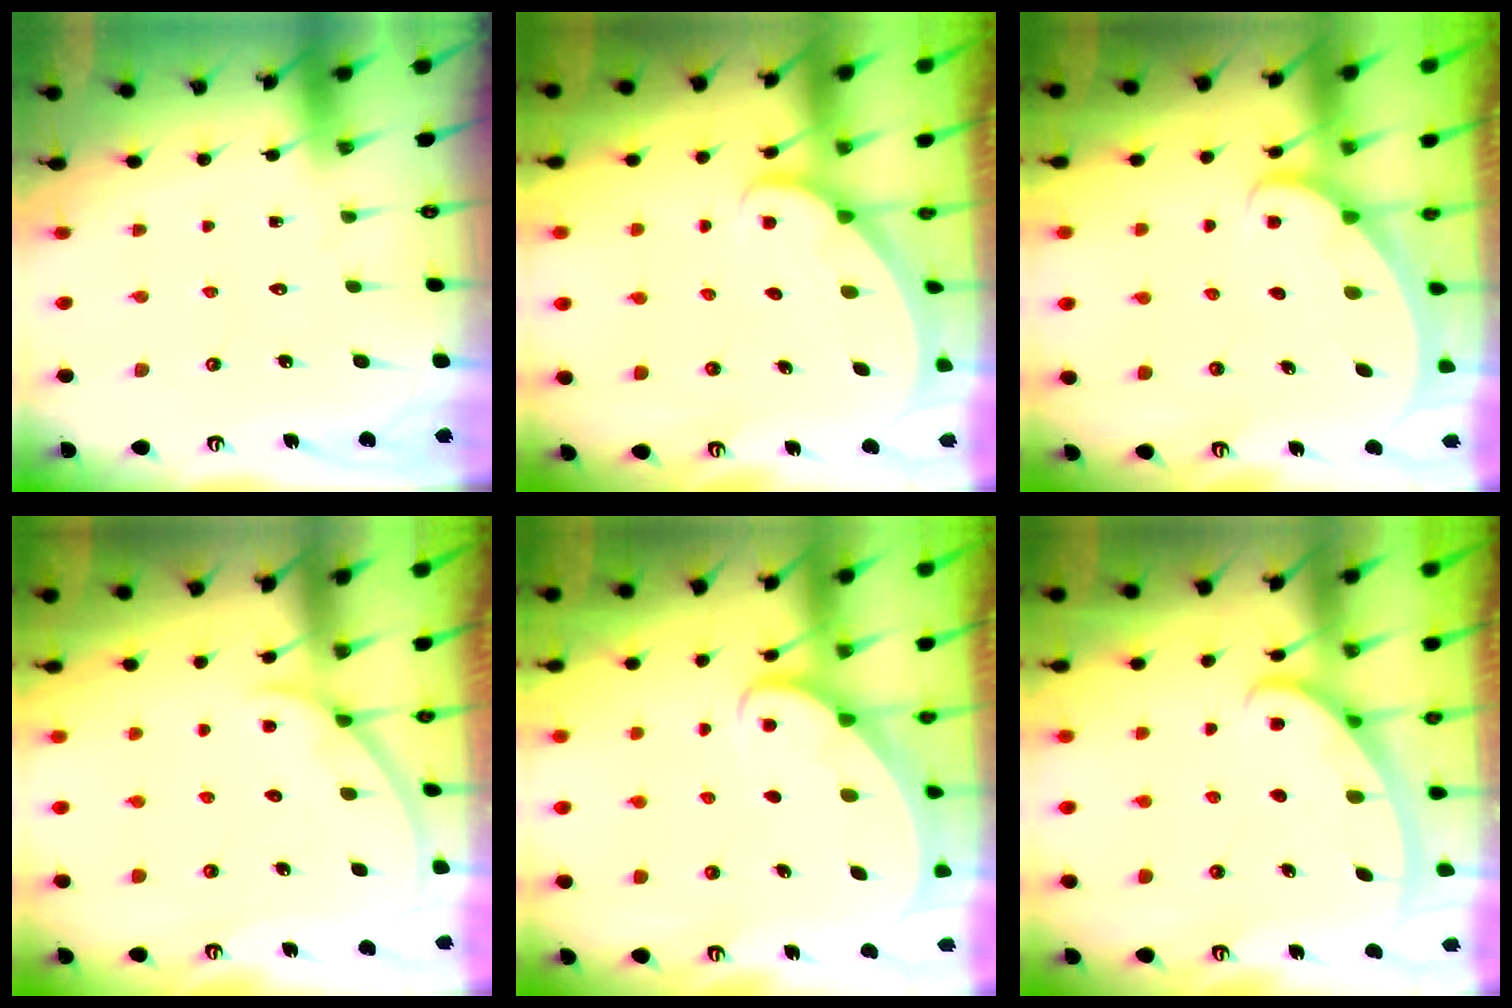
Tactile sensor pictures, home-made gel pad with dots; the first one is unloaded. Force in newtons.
{"total": 1.7, "press": 1.7, "slide": 0.1}
{"total": 1.7, "press": 1.7, "slide": 0.1}
{"total": 2.0, "press": 2.0, "slide": 0.1}
{"total": 2.1, "press": 2.1, "slide": 0.3}
{"total": 3.0, "press": 3.0, "slide": 0.4}